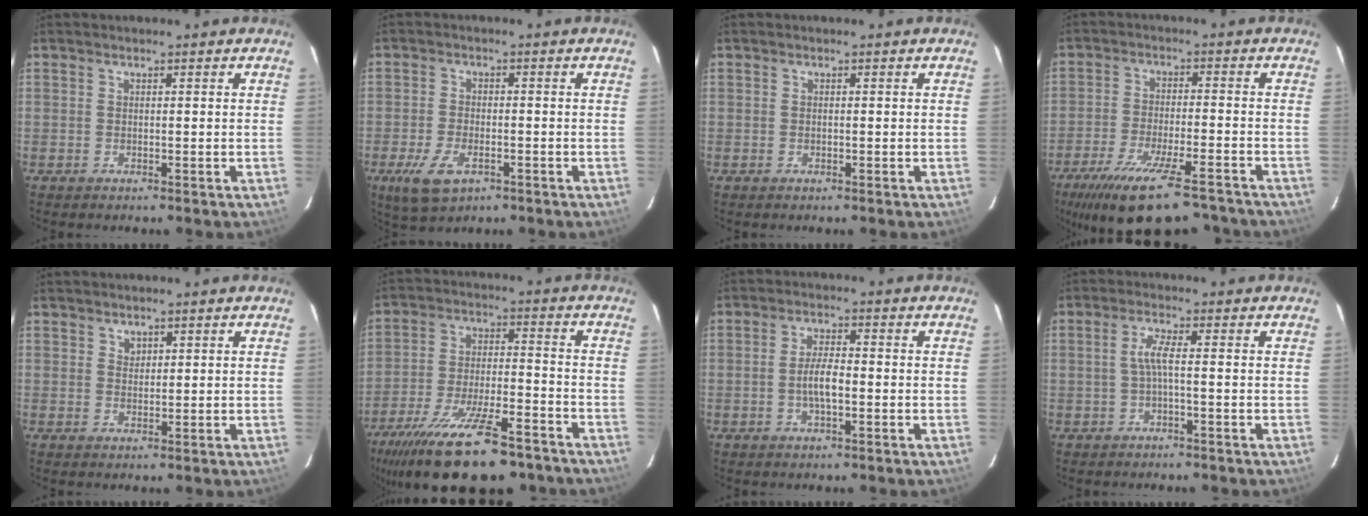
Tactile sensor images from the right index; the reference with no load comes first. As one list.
[{"total": 7.7, "force": [-3.7, 3.9, 5.4], "torque": [-0.130, -0.016, -0.065]}, {"total": 0.0}, {"total": 18.3, "force": [-14.4, 4.2, 10.4], "torque": [-0.201, -0.042, -0.220]}, {"total": 1.5, "force": [1.0, 1.1, 0.3], "torque": [0.001, 0.003, 0.018]}, {"total": 22.4, "force": [-16.9, 6.3, 13.2], "torque": [-0.252, -0.043, -0.261]}, {"total": 4.4, "force": [-1.1, 1.4, 4.0], "torque": [-0.079, 0.002, -0.019]}, {"total": 2.7, "force": [-0.6, -0.2, 2.6], "torque": [-0.055, 0.003, -0.012]}]